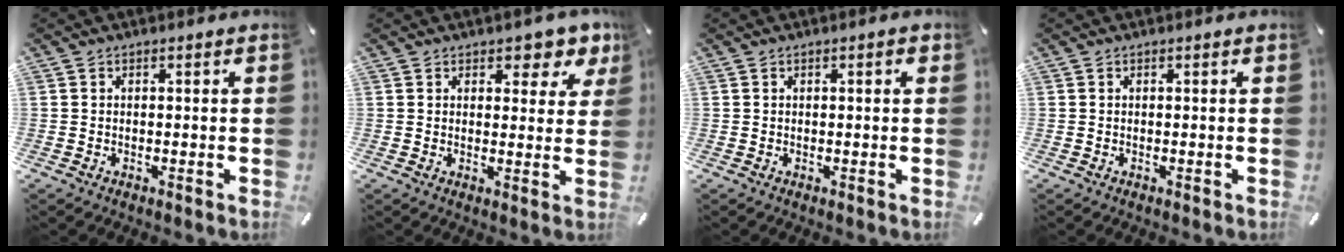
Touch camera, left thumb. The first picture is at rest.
{"total": 5.5, "force": [3.8, 3.2, 2.3], "torque": [-0.011, -0.026, 0.058]}
{"total": 0.9, "force": [0.2, 0.2, 0.9], "torque": [-0.018, 0.003, 0.002]}
{"total": 0.0}